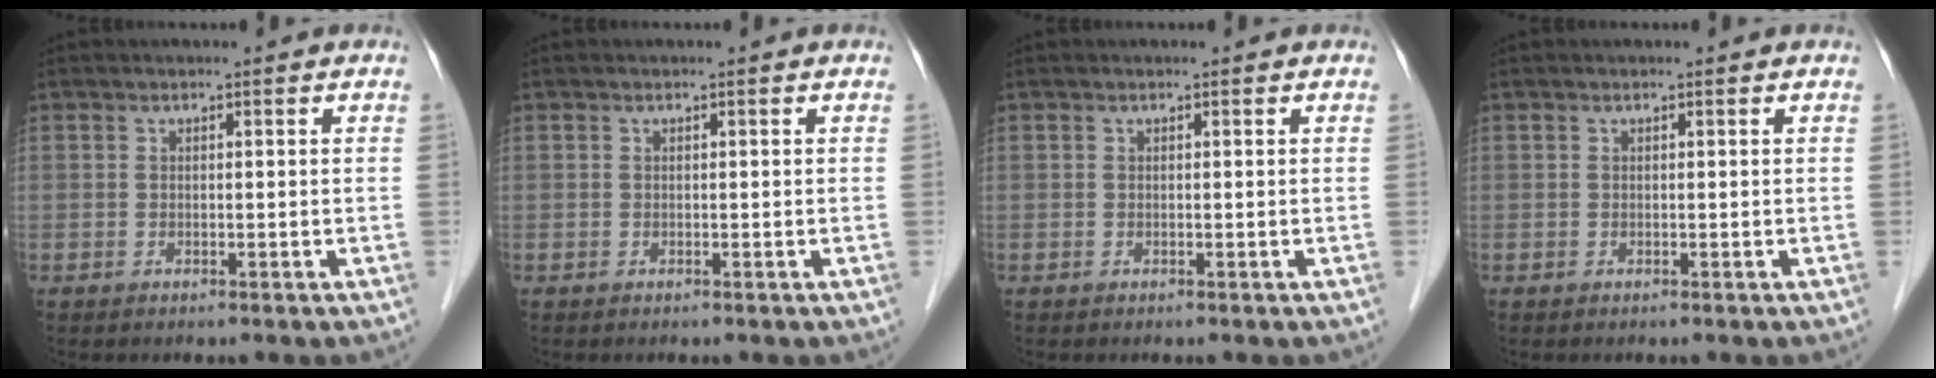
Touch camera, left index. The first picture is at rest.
{"total": 0.0}
{"total": 0.0}
{"total": 0.0}